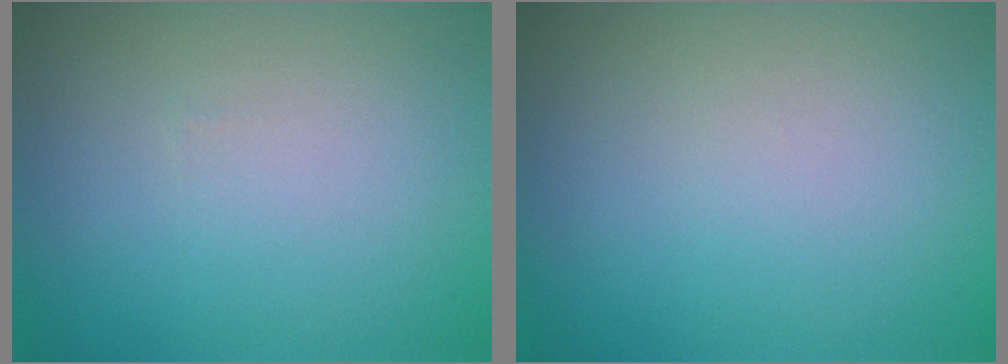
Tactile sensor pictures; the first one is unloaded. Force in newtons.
{"total": 0.0}